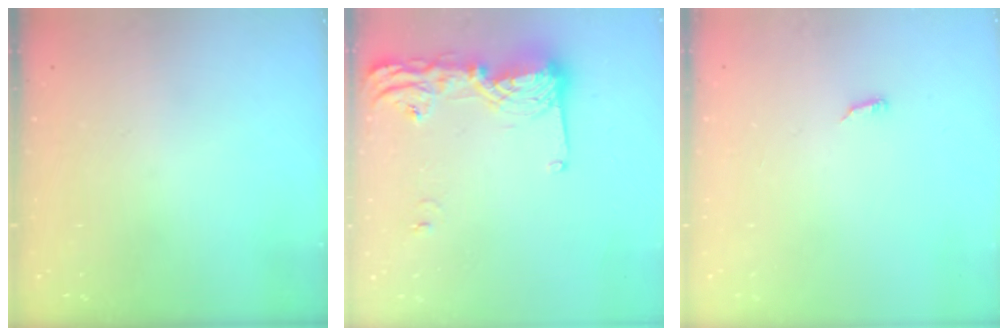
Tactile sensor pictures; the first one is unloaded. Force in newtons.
{"total": 15.5, "press": 15.3, "slide": 2.2}
{"total": 3.4, "press": 3.4, "slide": 0.5}